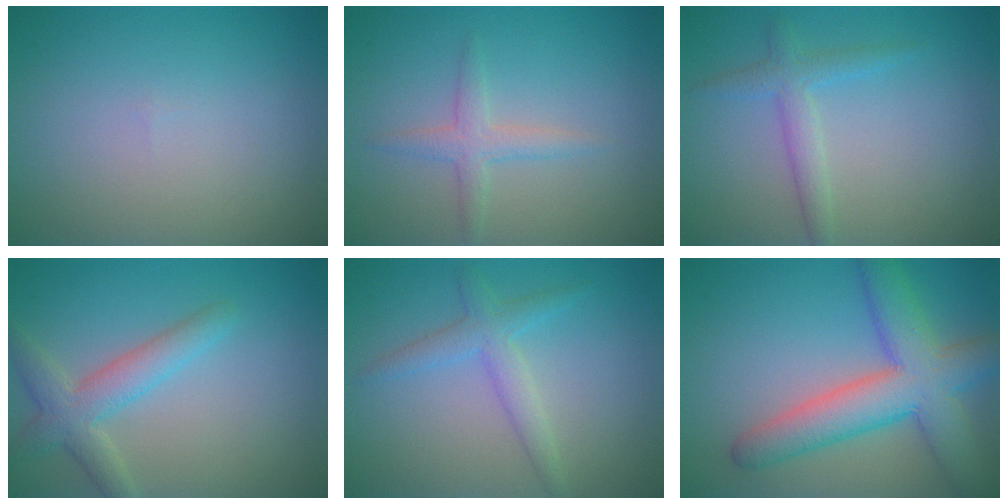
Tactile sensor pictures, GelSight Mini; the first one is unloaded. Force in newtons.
{"total": 2.0, "press": 2.0, "slide": 0.2}
{"total": 2.3, "press": 2.3, "slide": 0.1}
{"total": 3.7, "press": 3.7, "slide": 0.3}
{"total": 2.6, "press": 2.6, "slide": 0.1}
{"total": 7.8, "press": 7.8, "slide": 0.3}